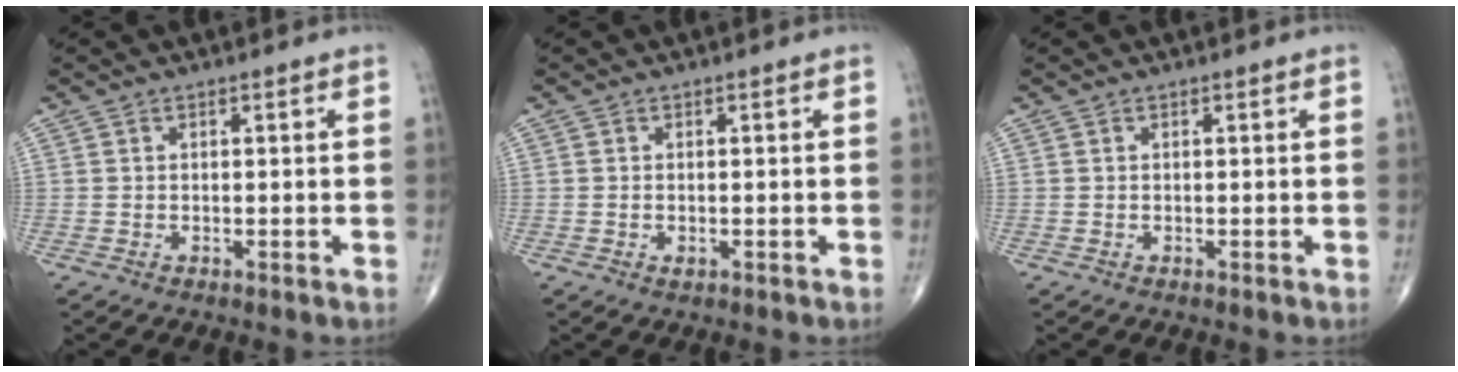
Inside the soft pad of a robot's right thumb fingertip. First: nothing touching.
{"total": 0.8, "force": [-0.2, 0.5, 0.5], "torque": [-0.004, 0.000, -0.002]}
{"total": 0.0}